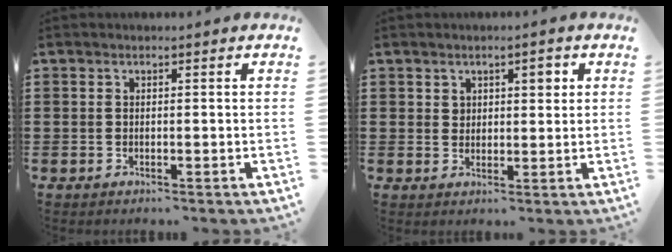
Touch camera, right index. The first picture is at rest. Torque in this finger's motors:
{"motor_torque": [-0.15, 0.23, 0.03, 0.00]}